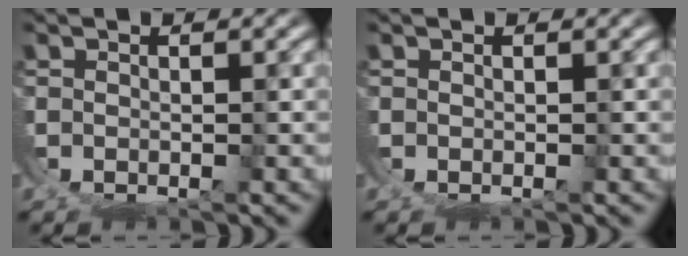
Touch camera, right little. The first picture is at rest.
{"total": 0.0}